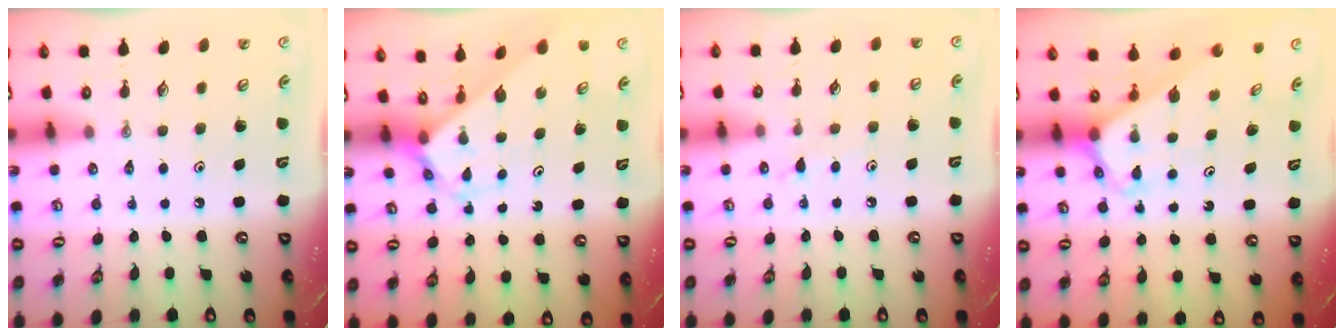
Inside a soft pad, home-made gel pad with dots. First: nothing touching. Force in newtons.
{"total": 2.9, "press": 2.9, "slide": 0.2}
{"total": 6.5, "press": 6.5, "slide": 0.6}
{"total": 2.7, "press": 2.7, "slide": 0.2}